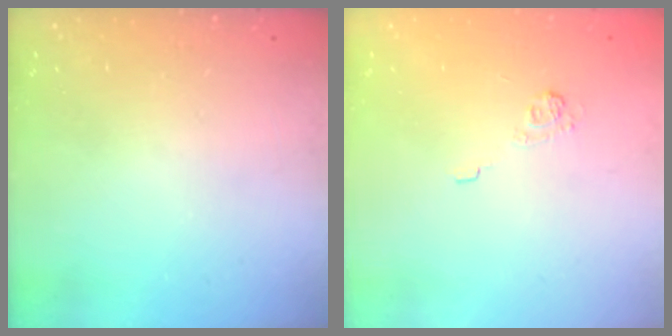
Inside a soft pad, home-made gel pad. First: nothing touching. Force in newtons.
{"total": 4.1, "press": 3.9, "slide": 1.3}